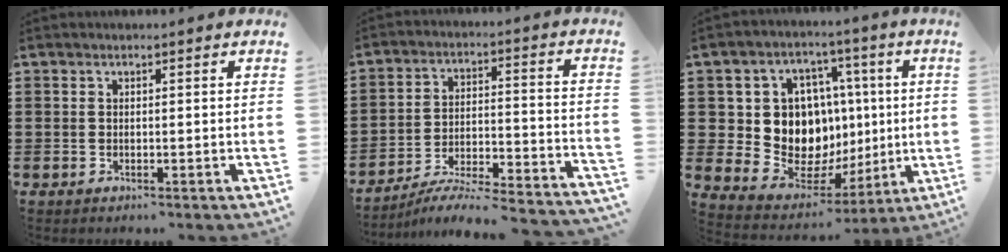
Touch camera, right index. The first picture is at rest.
{"total": 5.5, "force": [-5.2, 0.1, 1.9], "torque": [-0.036, -0.010, -0.105]}
{"total": 12.9, "force": [1.8, 11.0, 6.5], "torque": [-0.148, -0.019, 0.043]}